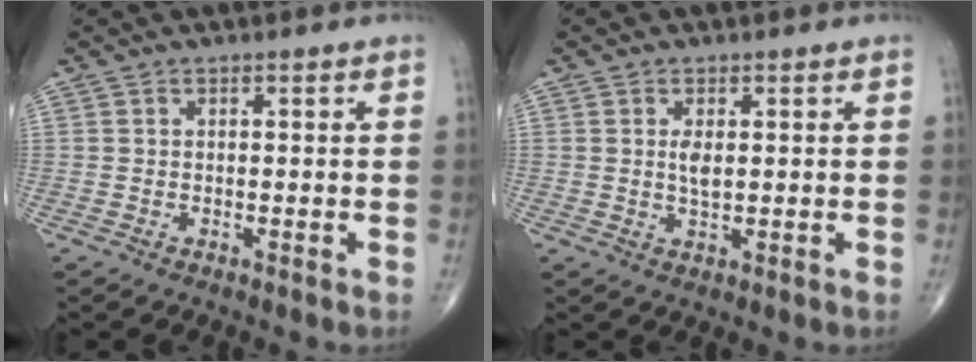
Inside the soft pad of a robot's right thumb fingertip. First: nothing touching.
{"total": 3.5, "force": [0.6, 1.4, 3.2], "torque": [-0.061, -0.009, 0.014]}